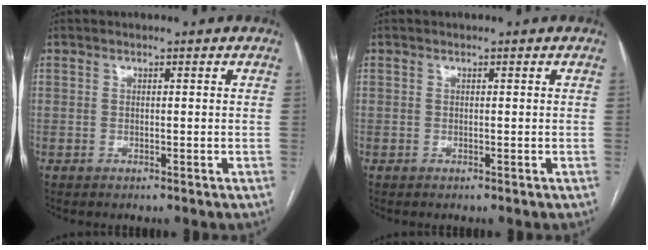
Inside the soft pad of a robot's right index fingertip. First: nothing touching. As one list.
[{"total": 0.0}]